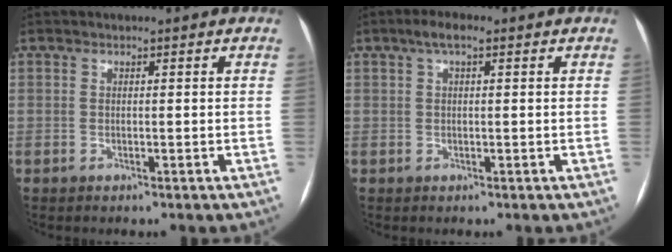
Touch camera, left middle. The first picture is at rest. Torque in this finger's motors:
{"motor_torque": [0.40, -0.07, 0.07, 0.05]}